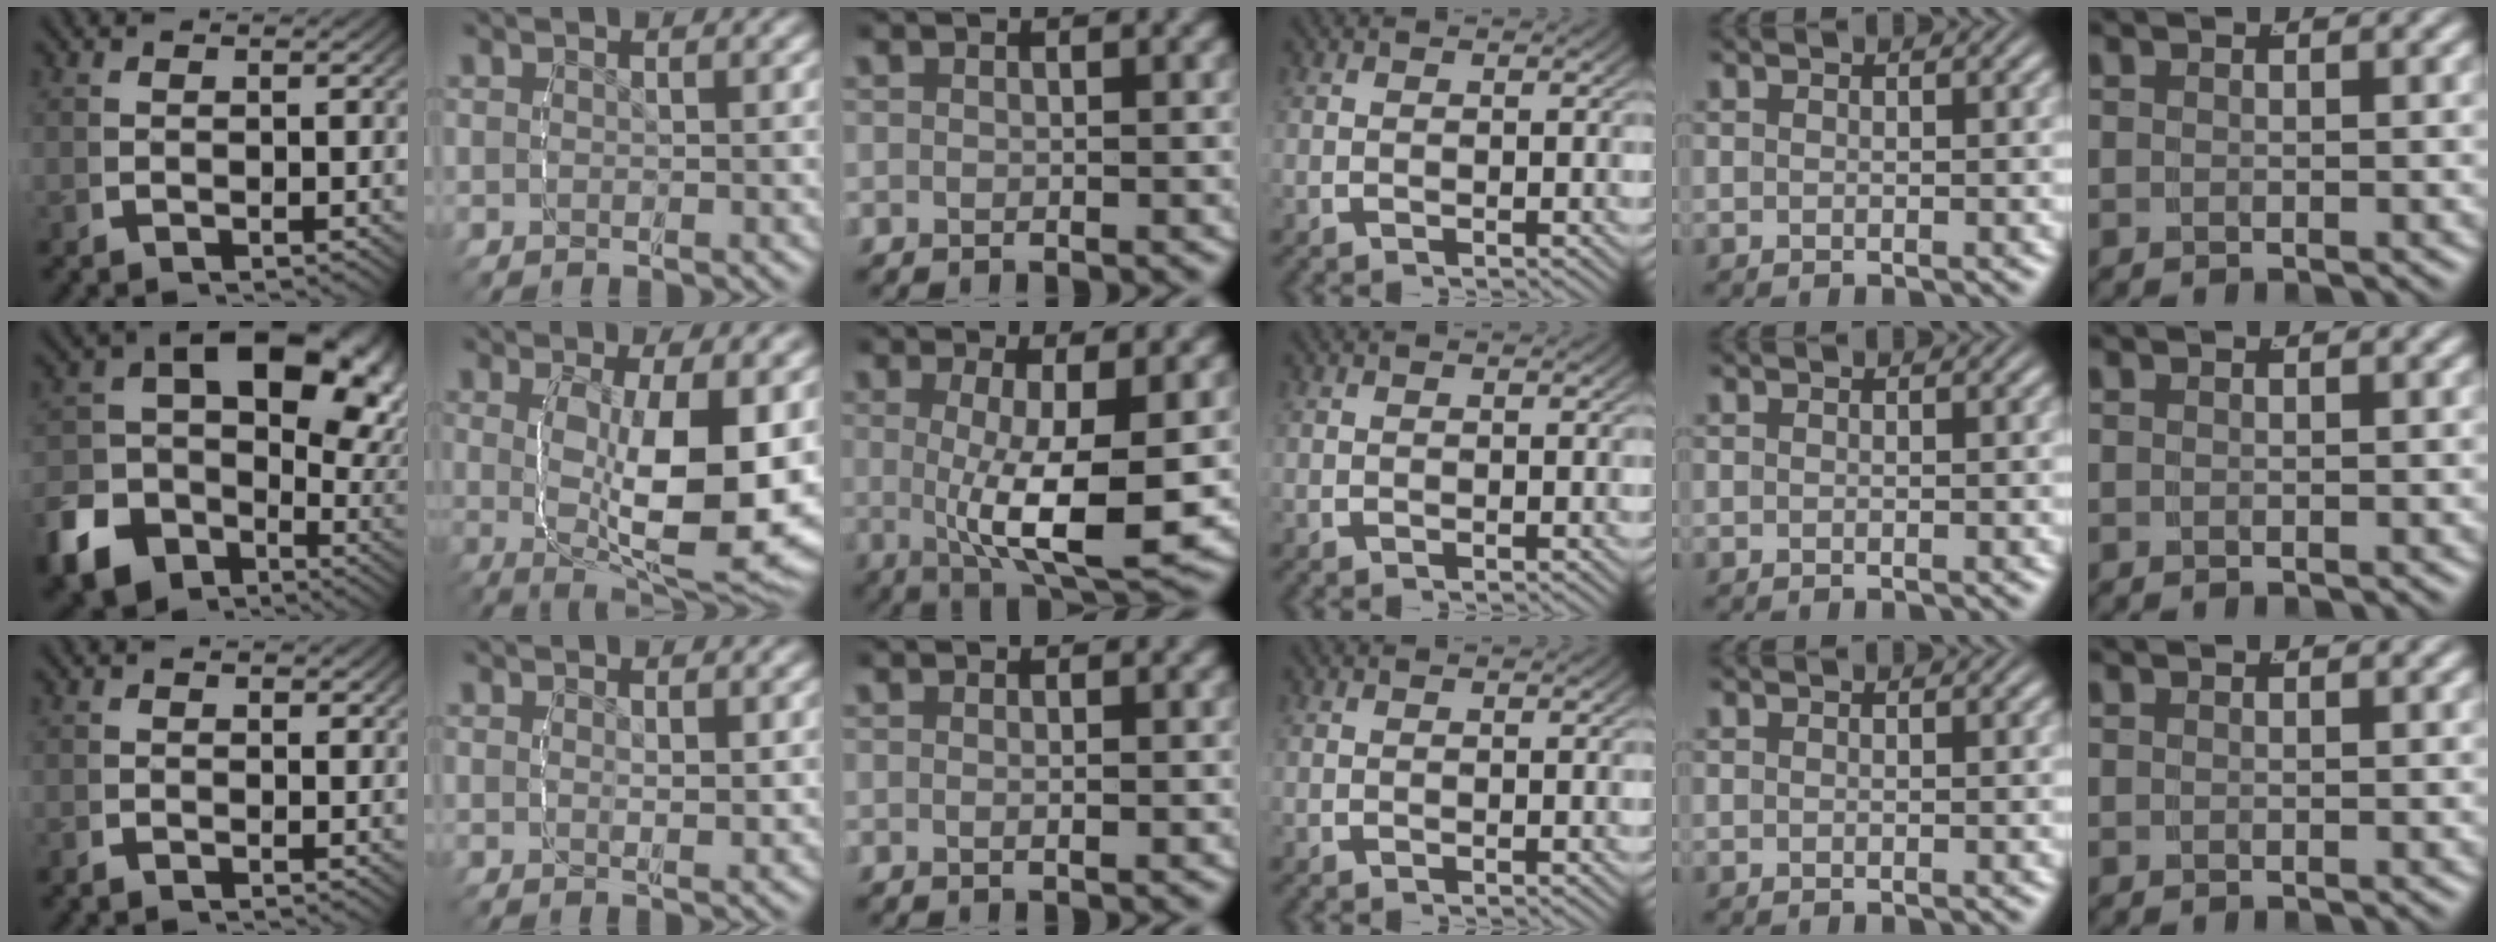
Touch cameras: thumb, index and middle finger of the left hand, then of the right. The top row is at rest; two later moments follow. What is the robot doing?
{"motion": "lift_and_place", "object": "lipstick"}